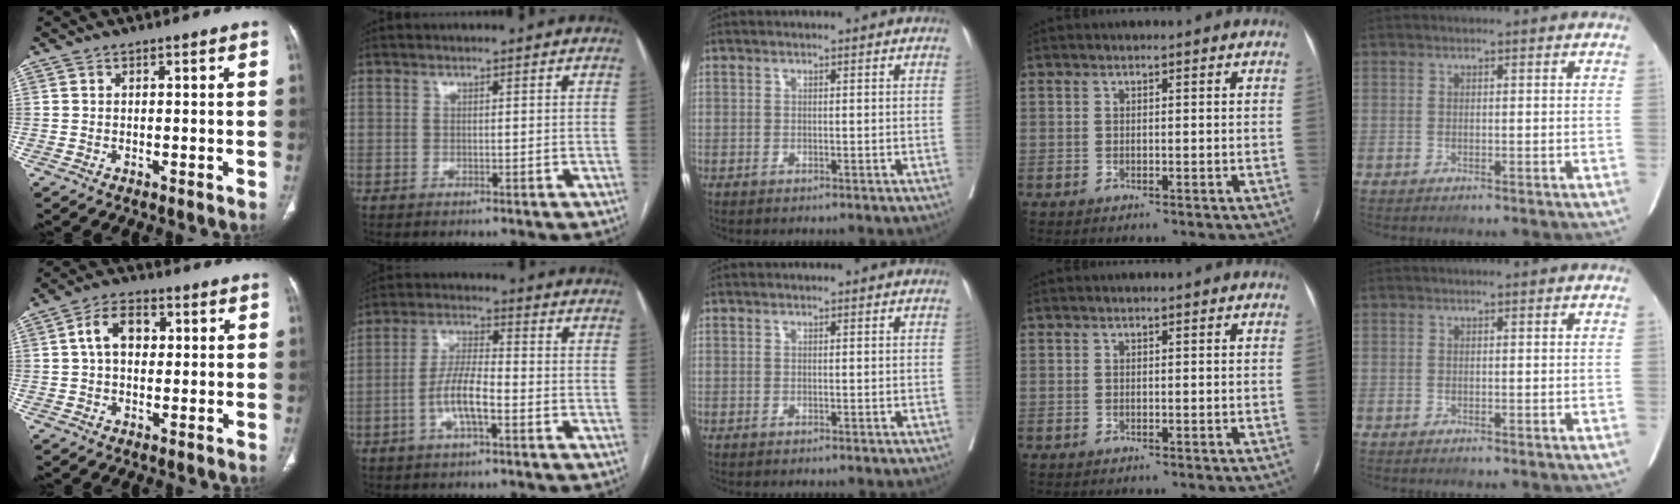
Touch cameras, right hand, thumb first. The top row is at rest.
{"thumb": {"total": 7.0, "force": [1.2, 4.7, 5.1], "torque": [-0.078, 0.015, 0.016]}, "index": {"total": 6.8, "force": [-2.4, 1.6, 6.2], "torque": [-0.128, 0.007, -0.048]}}